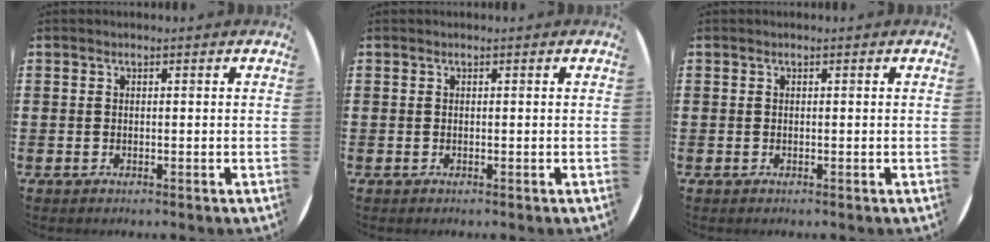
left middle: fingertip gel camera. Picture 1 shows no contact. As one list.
[{"total": 0.0}, {"total": 0.0}]